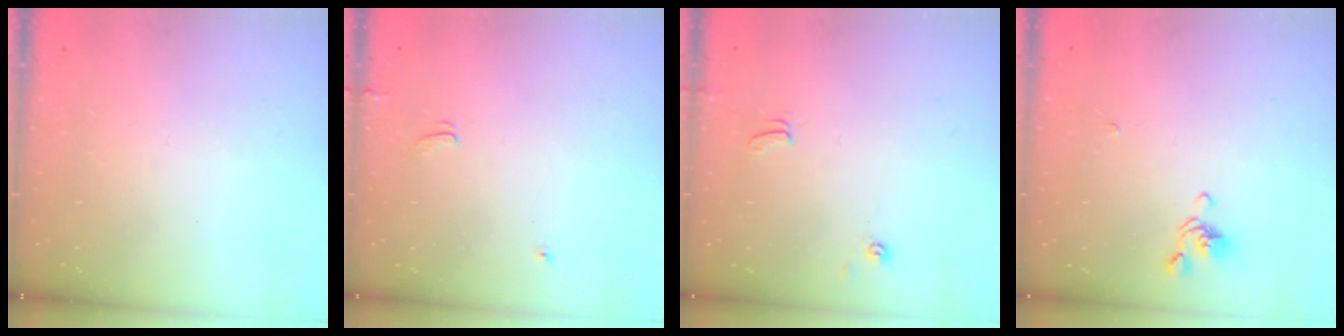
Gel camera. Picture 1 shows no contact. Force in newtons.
{"total": 0.0}
{"total": 0.9, "press": 0.8, "slide": 0.4}
{"total": 0.8, "press": 0.5, "slide": 0.6}